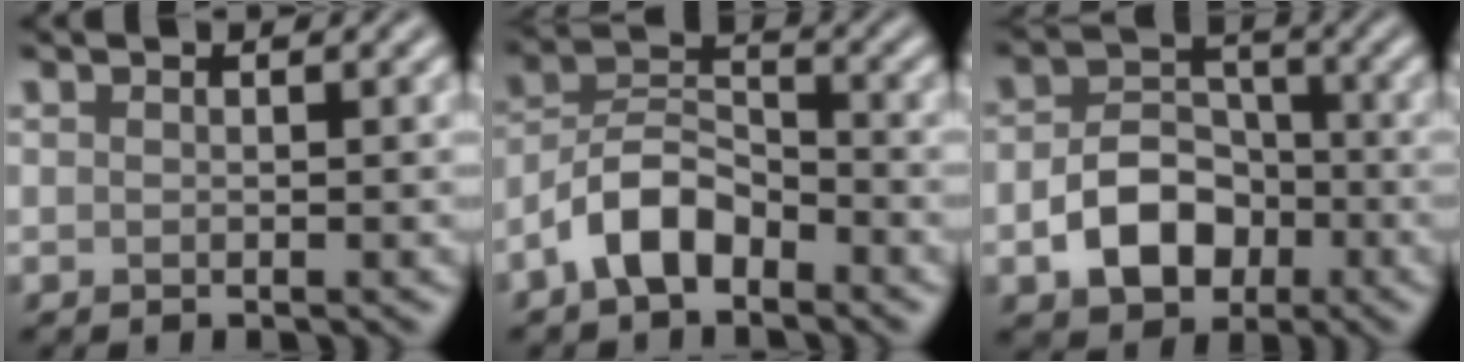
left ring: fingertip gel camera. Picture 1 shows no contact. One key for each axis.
{"total": 5.0, "fx": -3.0, "fy": 2.6, "fz": 3.0, "tx": -0.054, "ty": 0.013, "tz": -0.066}
{"total": 5.8, "fx": -2.0, "fy": 4.2, "fz": 3.5, "tx": -0.055, "ty": -0.003, "tz": -0.036}